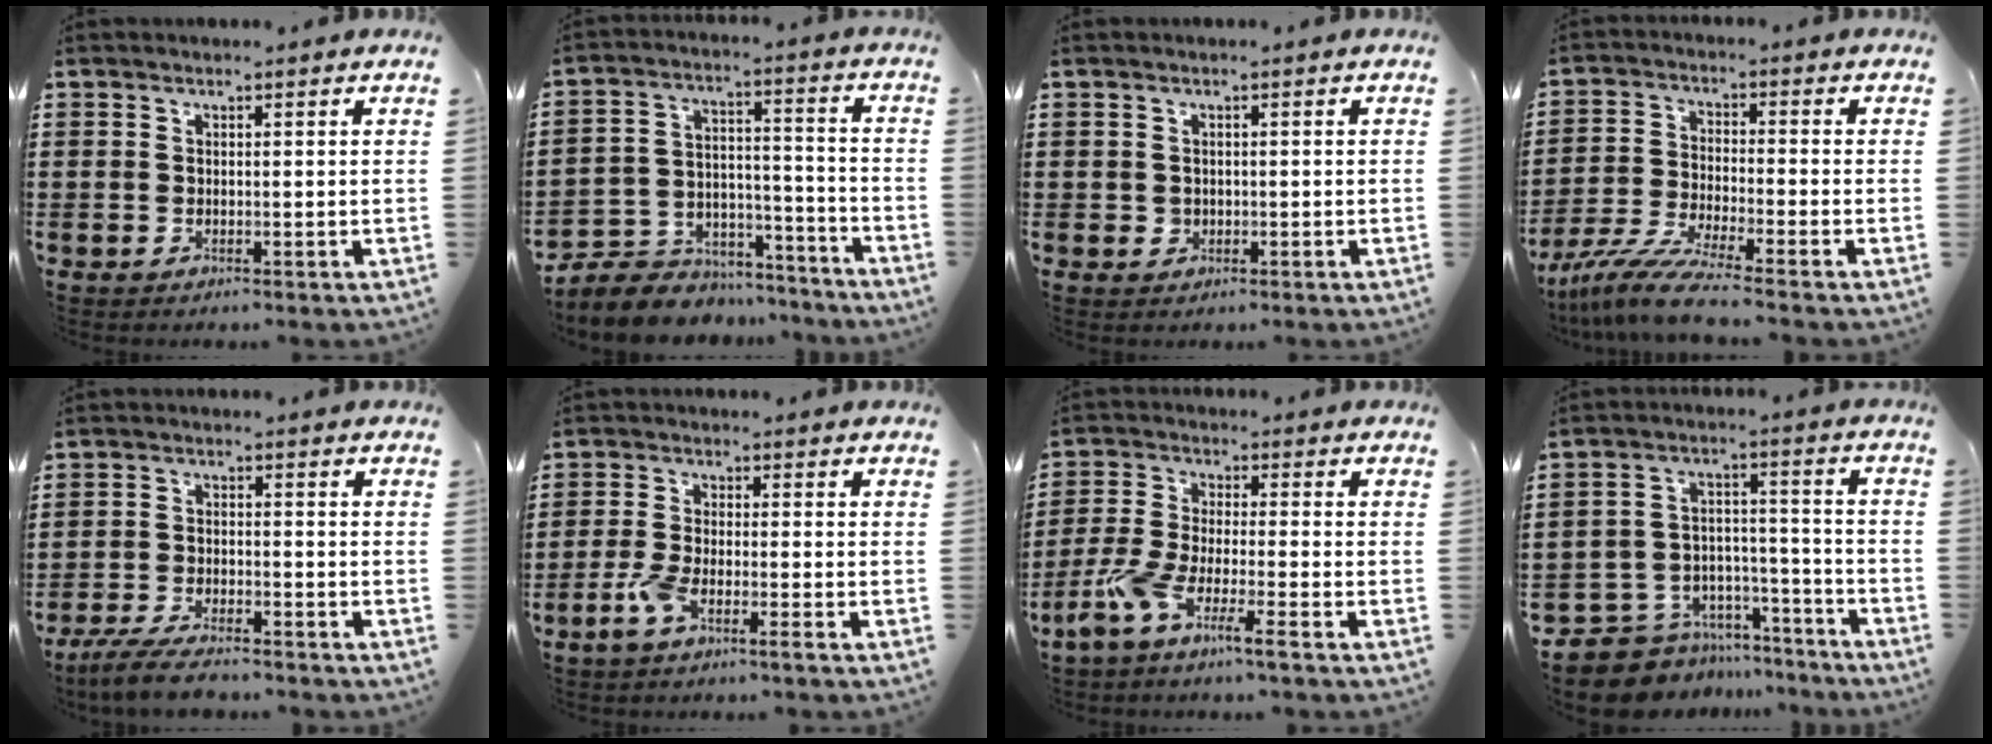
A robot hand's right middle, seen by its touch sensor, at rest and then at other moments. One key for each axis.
{"total": 6.5, "fx": -6.0, "fy": 2.5, "fz": 0.2, "tx": -0.023, "ty": 0.007, "tz": -0.123}
{"total": 0.6, "fx": 0.0, "fy": 0.6, "fz": 0.1, "tx": -0.003, "ty": 0.006, "tz": -0.001}
{"total": 7.9, "fx": -6.8, "fy": 0.1, "fz": 4.0, "tx": -0.091, "ty": -0.011, "tz": -0.133}
{"total": 5.2, "fx": -4.7, "fy": 0.7, "fz": 2.2, "tx": -0.056, "ty": -0.008, "tz": -0.094}
{"total": 4.8, "fx": -3.1, "fy": 0.5, "fz": 3.6, "tx": -0.095, "ty": -0.013, "tz": -0.063}
{"total": 7.0, "fx": -5.0, "fy": 0.1, "fz": 4.8, "tx": -0.112, "ty": -0.013, "tz": -0.100}
{"total": 7.2, "fx": -6.5, "fy": 3.0, "fz": 0.1, "tx": -0.012, "ty": 0.012, "tz": -0.127}